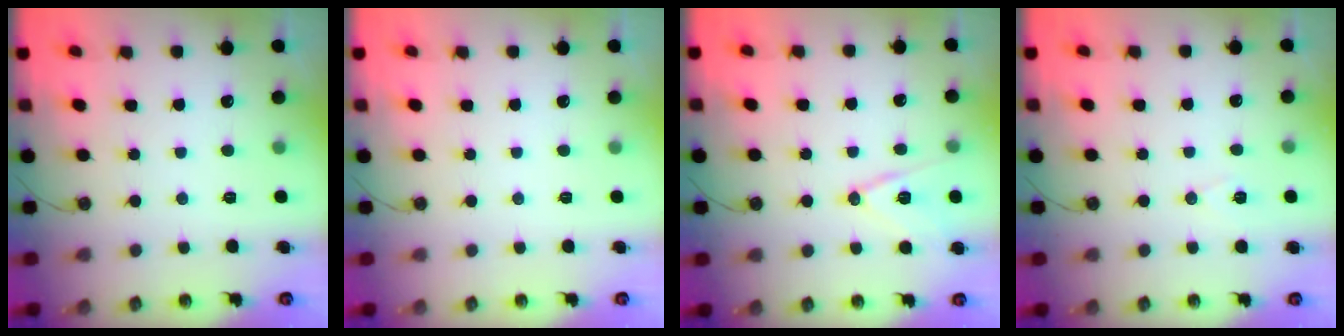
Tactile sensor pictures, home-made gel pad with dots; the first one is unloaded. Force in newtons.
{"total": 1.5, "press": 0.2, "slide": 1.5}
{"total": 11.3, "press": 10.7, "slide": 3.3}
{"total": 6.4, "press": 4.7, "slide": 4.4}